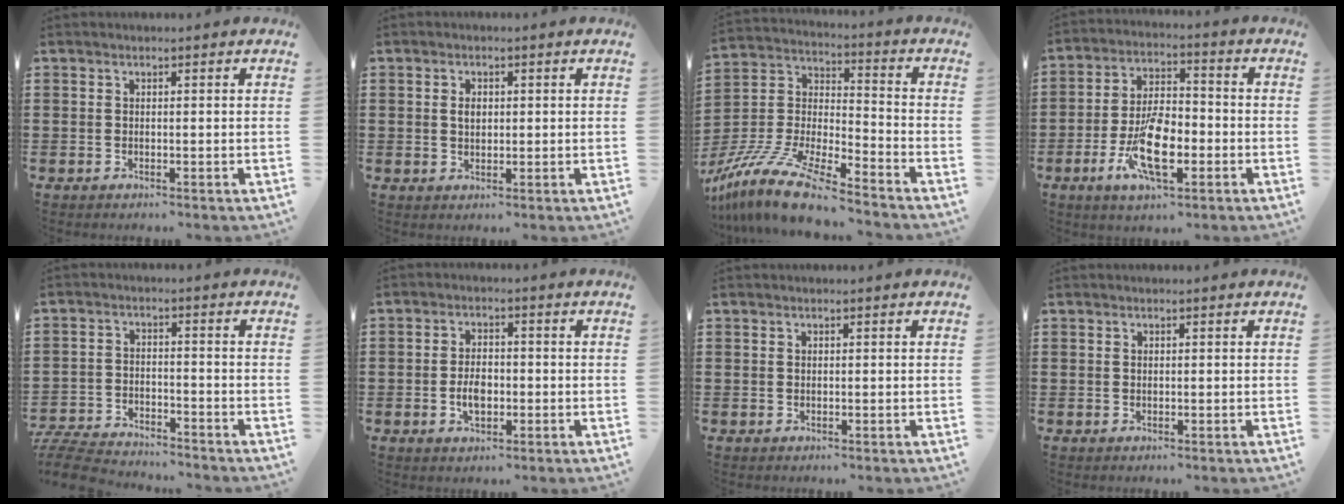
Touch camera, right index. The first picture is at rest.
{"total": 1.8, "force": [0.2, 1.2, 1.4], "torque": [-0.029, 0.006, 0.003]}
{"total": 13.4, "force": [-11.8, 1.3, 6.3], "torque": [-0.139, 0.018, -0.233]}
{"total": 10.8, "force": [-3.8, 4.5, 9.1], "torque": [-0.193, -0.007, -0.066]}
{"total": 6.5, "force": [-6.4, 0.8, 1.1], "torque": [-0.036, 0.003, -0.131]}
{"total": 4.0, "force": [-0.8, 2.2, 3.2], "torque": [-0.060, -0.003, -0.017]}
{"total": 0.0}
{"total": 0.0}